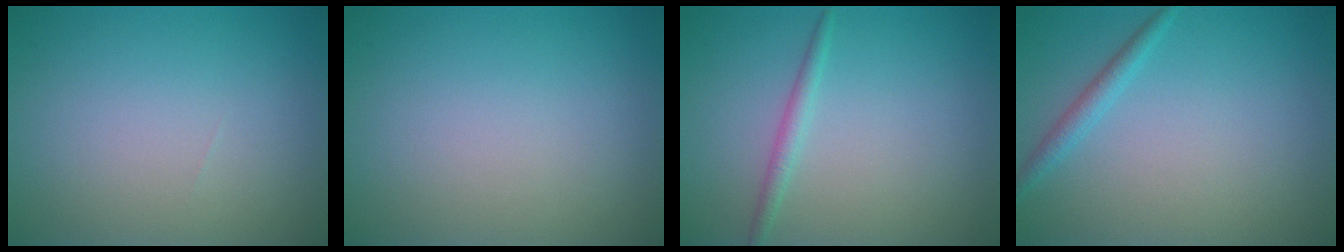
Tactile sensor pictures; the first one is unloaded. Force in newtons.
{"total": 0.0}
{"total": 1.3, "press": 1.3, "slide": 0.1}
{"total": 1.5, "press": 1.5, "slide": 0.0}